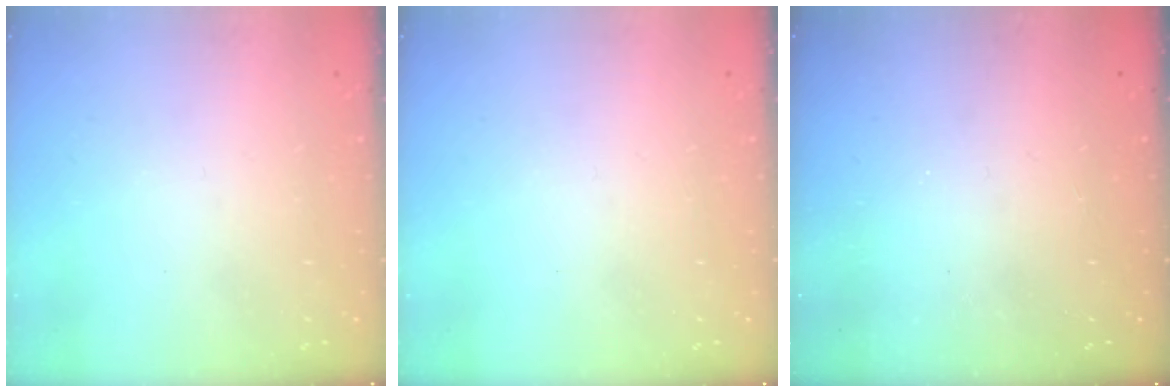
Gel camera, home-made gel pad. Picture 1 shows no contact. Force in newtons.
{"total": 0.0}
{"total": 1.2, "press": 1.2, "slide": 0.3}